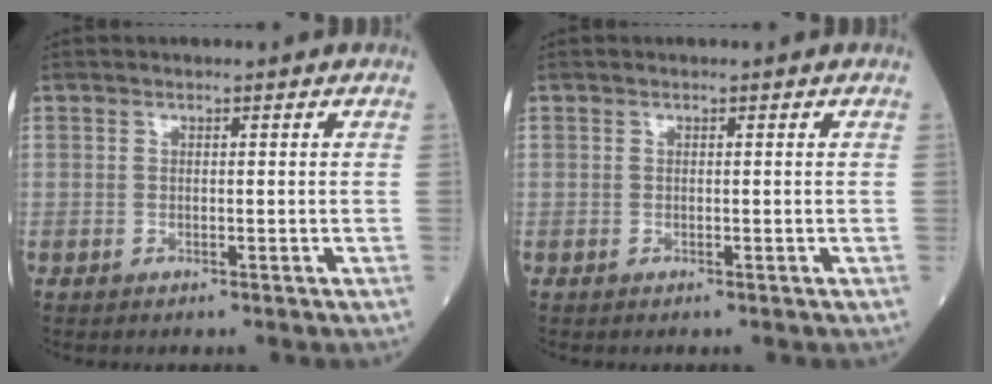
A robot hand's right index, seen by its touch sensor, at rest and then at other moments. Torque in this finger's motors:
{"motor_torque": [0.01, 0.00, -0.01, -0.01]}